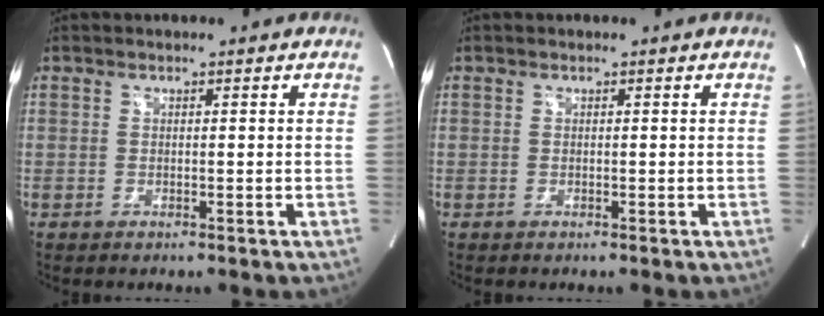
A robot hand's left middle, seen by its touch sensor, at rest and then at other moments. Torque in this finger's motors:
{"motor_torque": [-0.02, 0.02, 0.15, 0.00]}